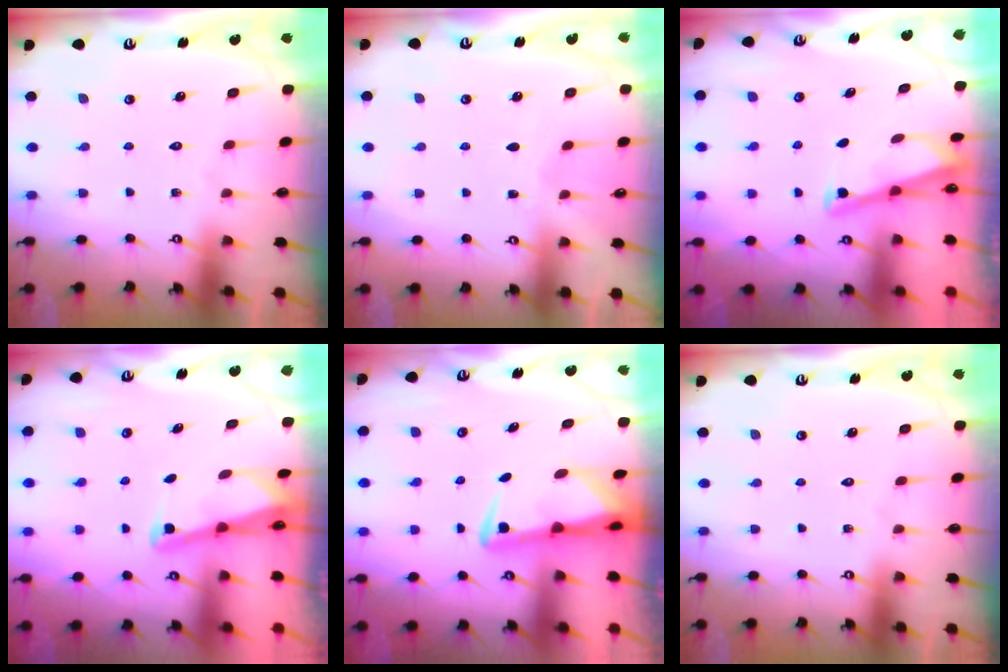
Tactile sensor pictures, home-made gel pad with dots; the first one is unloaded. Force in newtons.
{"total": 1.5, "press": 1.5, "slide": 0.3}
{"total": 2.8, "press": 2.7, "slide": 0.3}
{"total": 2.2, "press": 2.2, "slide": 0.3}
{"total": 3.4, "press": 3.3, "slide": 0.6}
{"total": 0.0}